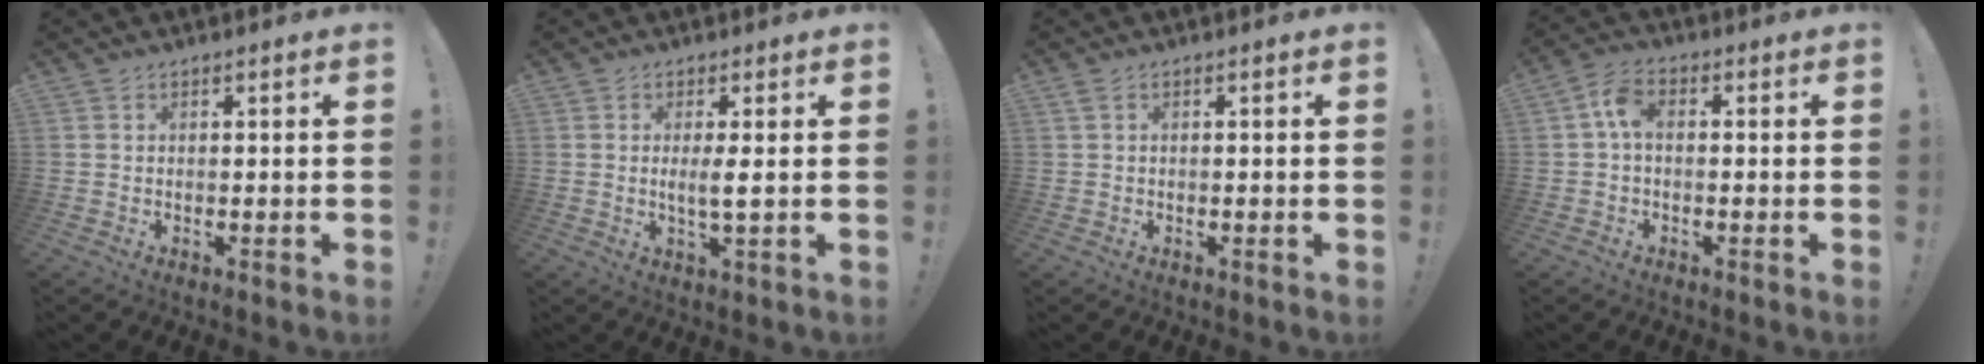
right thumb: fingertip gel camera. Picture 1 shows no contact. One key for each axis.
{"total": 3.5, "fx": 0.2, "fy": 0.1, "fz": 3.5, "tx": -0.062, "ty": -0.007, "tz": 0.000}
{"total": 1.1, "fx": 0.1, "fy": 0.5, "fz": 0.9, "tx": -0.020, "ty": 0.002, "tz": 0.001}
{"total": 5.5, "fx": 0.2, "fy": 3.1, "fz": 4.5, "tx": -0.087, "ty": 0.012, "tz": 0.004}